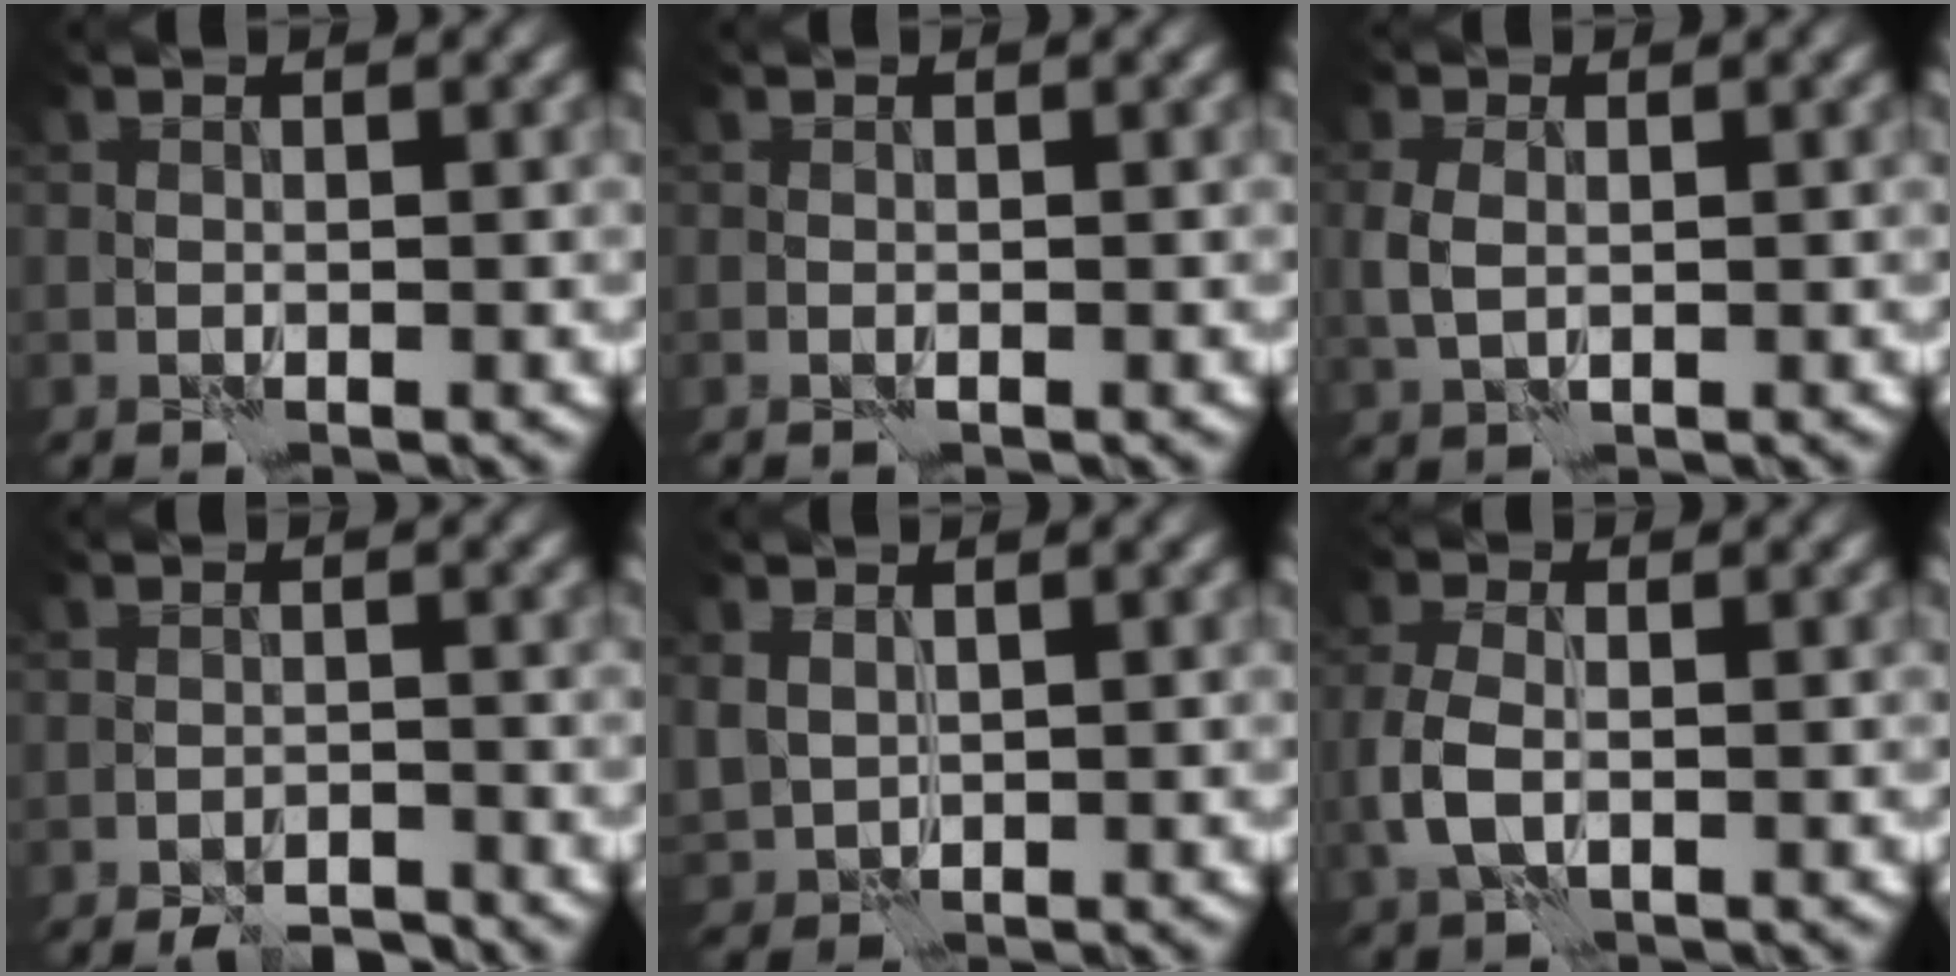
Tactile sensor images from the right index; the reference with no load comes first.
{"total": 0.0}
{"total": 1.9, "force": [0.4, 1.3, 1.3], "torque": [-0.035, -0.002, 0.009]}
{"total": 3.3, "force": [-3.0, 0.7, 1.1], "torque": [-0.012, -0.004, -0.047]}
{"total": 1.8, "force": [1.0, 1.3, 0.7], "torque": [-0.024, -0.005, 0.024]}
{"total": 2.9, "force": [-0.3, 1.8, 2.3], "torque": [-0.057, -0.002, -0.009]}